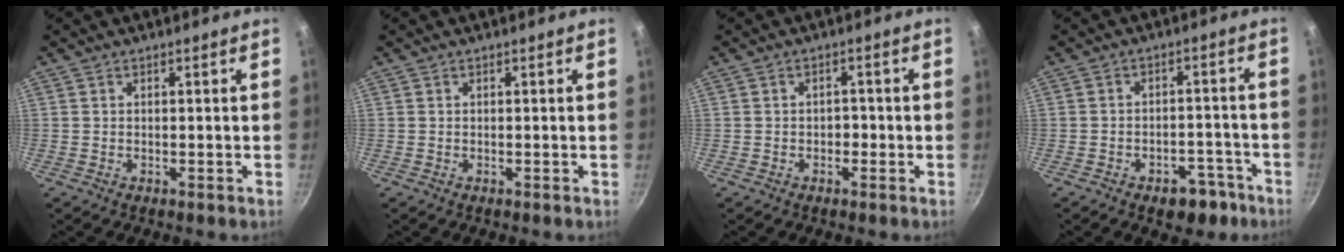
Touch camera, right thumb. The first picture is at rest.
{"total": 0.0}
{"total": 1.7, "force": [-0.6, 1.3, 0.9], "torque": [-0.004, 0.009, -0.009]}
{"total": 7.5, "force": [-4.5, 4.7, 3.8], "torque": [-0.013, 0.044, -0.047]}